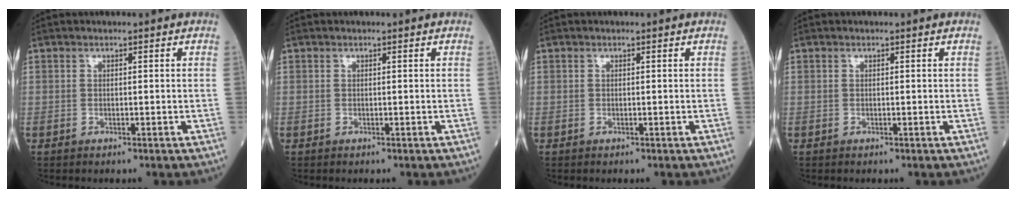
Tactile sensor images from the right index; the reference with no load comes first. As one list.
[{"total": 0.0}, {"total": 0.0}, {"total": 0.0}]